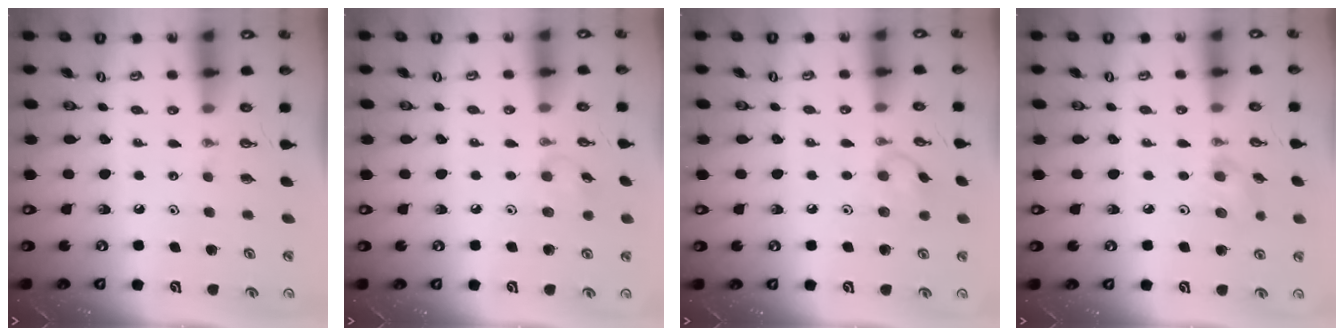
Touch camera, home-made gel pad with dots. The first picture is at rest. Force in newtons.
{"total": 5.3, "press": 5.1, "slide": 1.1}
{"total": 8.1, "press": 7.7, "slide": 2.7}
{"total": 6.8, "press": 6.4, "slide": 2.1}